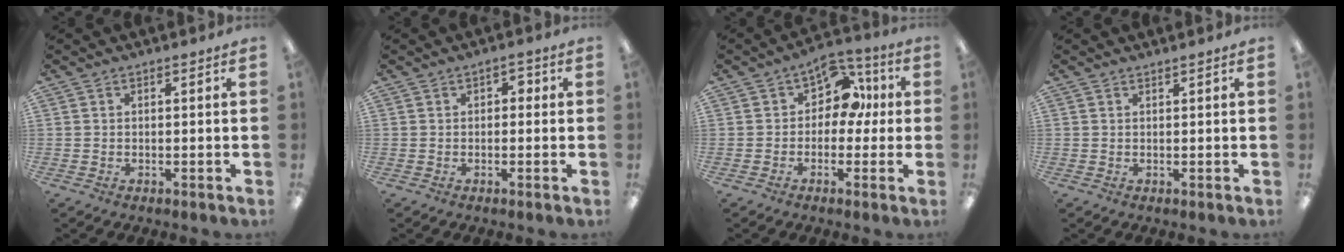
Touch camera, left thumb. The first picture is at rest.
{"total": 1.7, "force": [0.0, 1.3, 1.1], "torque": [-0.021, 0.008, -0.002]}
{"total": 9.5, "force": [3.2, 6.9, 5.7], "torque": [-0.075, -0.013, 0.054]}
{"total": 0.5, "force": [0.5, 0.0, 0.0], "torque": [-0.001, 0.001, 0.010]}